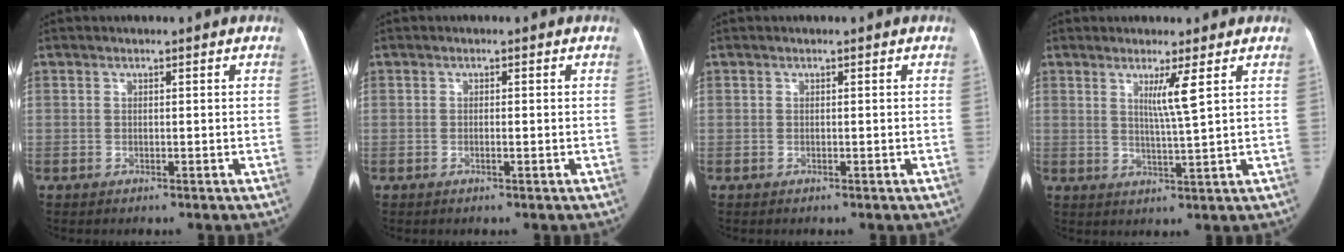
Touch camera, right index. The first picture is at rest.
{"total": 0.7, "force": [-0.2, -0.1, 0.6], "torque": [-0.009, 0.000, -0.001]}
{"total": 0.0}
{"total": 4.2, "force": [1.8, -1.1, 3.6], "torque": [-0.067, -0.014, 0.034]}